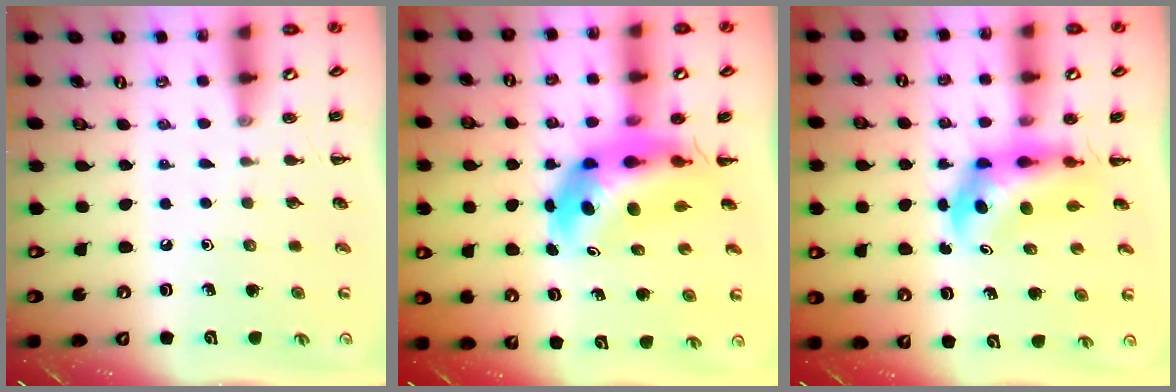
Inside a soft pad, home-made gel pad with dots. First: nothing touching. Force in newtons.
{"total": 7.6, "press": 7.0, "slide": 3.0}
{"total": 5.5, "press": 5.3, "slide": 1.6}